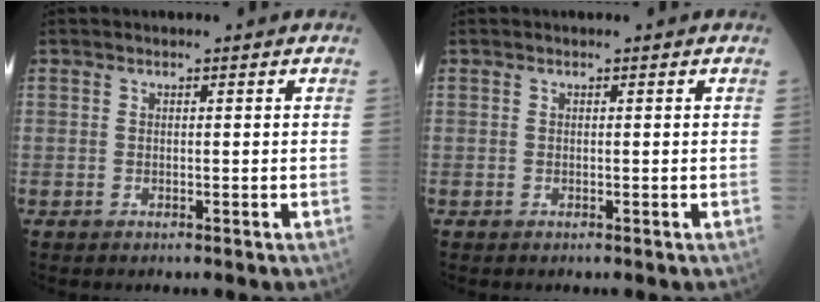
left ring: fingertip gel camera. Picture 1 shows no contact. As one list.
[{"total": 0.0}]